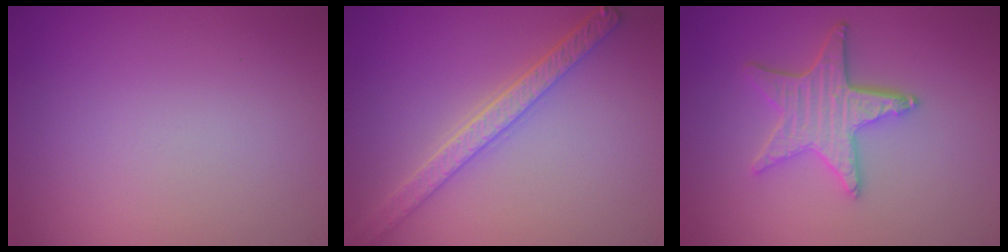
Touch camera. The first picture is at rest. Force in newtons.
{"total": 4.3, "press": 3.9, "slide": 1.9}
{"total": 4.3, "press": 3.7, "slide": 2.3}